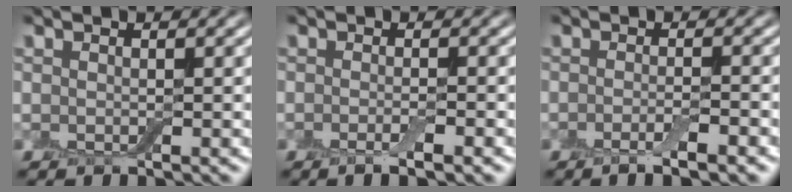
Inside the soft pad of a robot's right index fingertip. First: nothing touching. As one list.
[{"total": 2.1, "force": [-0.9, 0.4, 1.9], "torque": [-0.027, -0.005, -0.017]}, {"total": 2.6, "force": [-1.3, 0.5, 2.2], "torque": [-0.034, -0.003, -0.026]}]